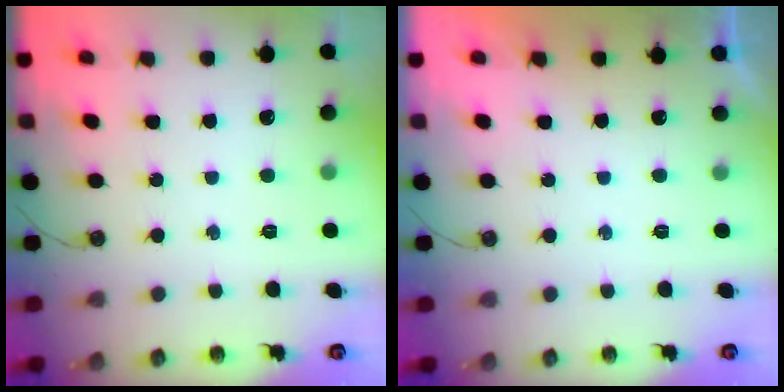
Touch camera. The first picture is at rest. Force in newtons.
{"total": 0.0}